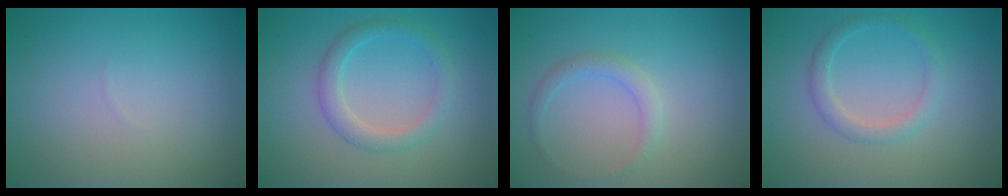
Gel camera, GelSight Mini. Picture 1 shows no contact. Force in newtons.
{"total": 2.4, "press": 2.4, "slide": 0.2}
{"total": 1.5, "press": 1.5, "slide": 0.0}
{"total": 2.0, "press": 2.0, "slide": 0.1}